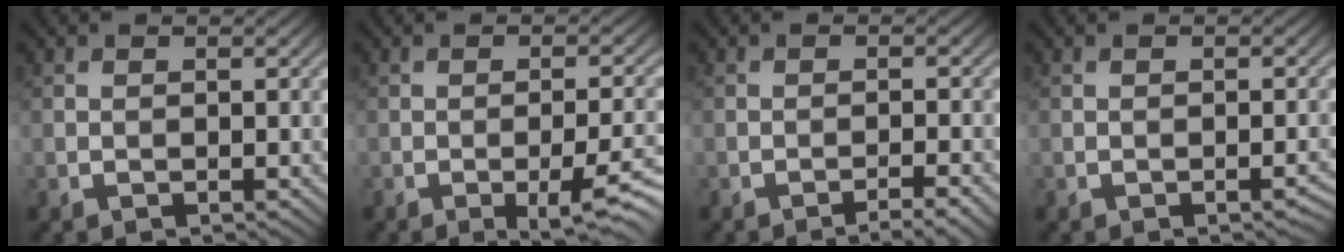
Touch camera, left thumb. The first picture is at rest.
{"total": 5.8, "force": [-2.5, 1.3, 5.1], "torque": [-0.069, -0.001, -0.027]}
{"total": 2.3, "force": [-1.9, -0.6, 1.3], "torque": [-0.024, 0.005, -0.031]}
{"total": 0.8, "force": [-0.8, 0.0, 0.3], "torque": [0.001, 0.003, -0.014]}